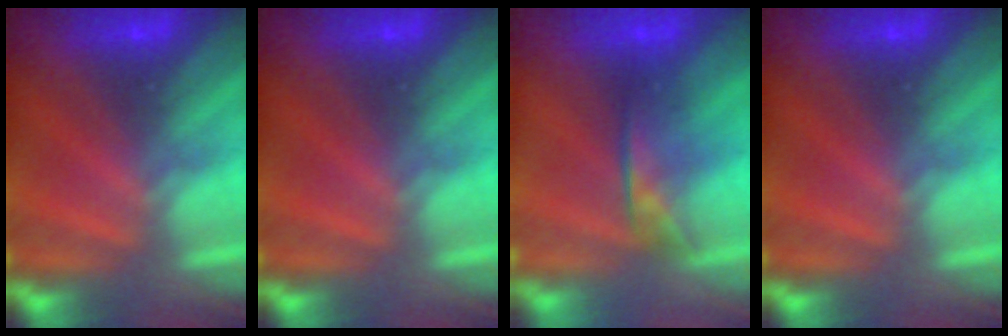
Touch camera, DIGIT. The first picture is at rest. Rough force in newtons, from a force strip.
{"total": 0.0}
{"total": 1.9}
{"total": 0.0}